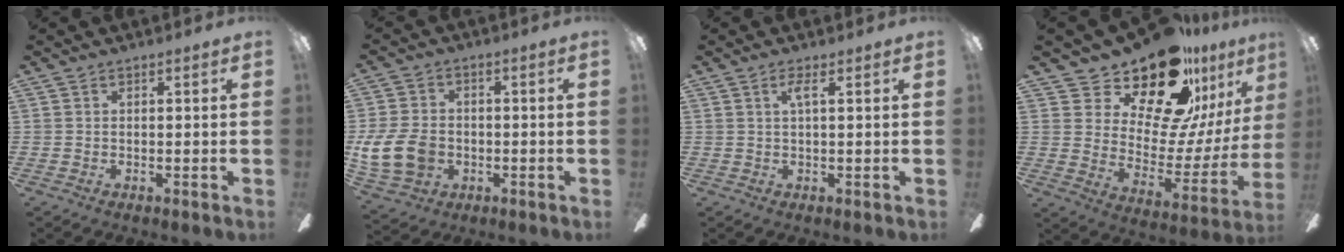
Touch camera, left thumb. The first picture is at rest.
{"total": 13.0, "force": [-2.6, 9.8, 8.1], "torque": [-0.184, 0.018, -0.045]}
{"total": 2.5, "force": [1.1, 0.5, 2.2], "torque": [-0.042, 0.002, 0.015]}
{"total": 22.0, "force": [18.4, 7.6, 9.4], "torque": [-0.155, -0.140, 0.314]}